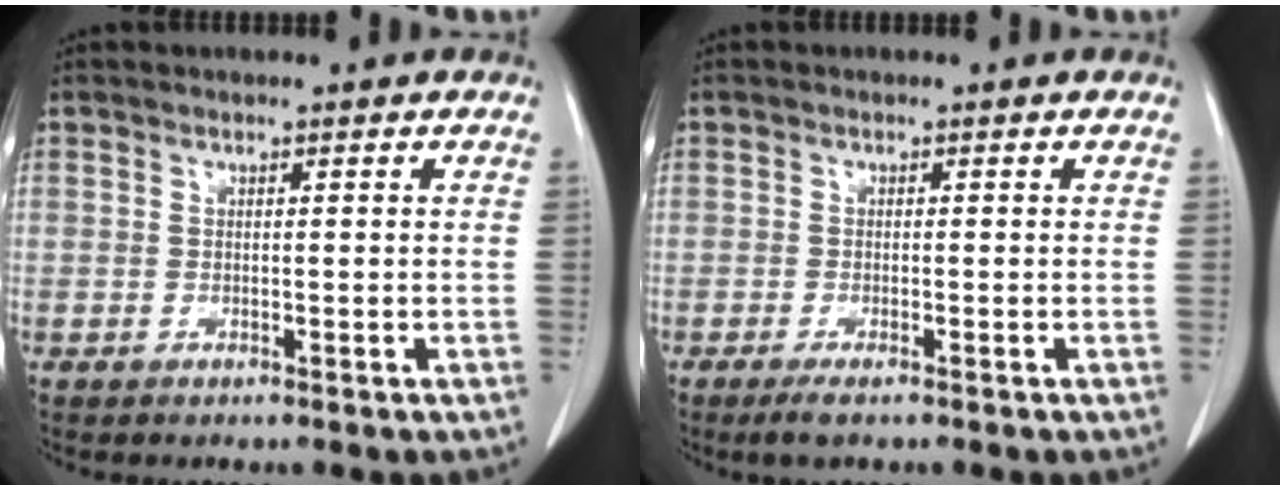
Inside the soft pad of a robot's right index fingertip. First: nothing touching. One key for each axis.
{"total": 2.0, "fx": -1.3, "fy": 0.3, "fz": 1.5, "tx": -0.026, "ty": -0.005, "tz": -0.022}